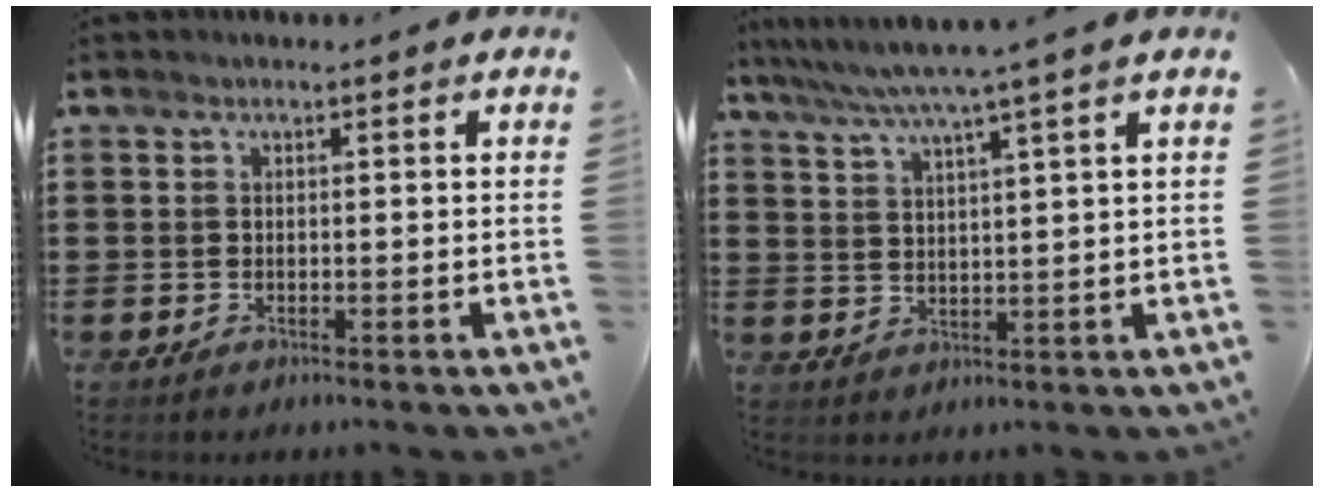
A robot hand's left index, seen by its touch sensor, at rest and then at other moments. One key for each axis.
{"total": 5.5, "fx": 4.3, "fy": -1.2, "fz": 3.3, "tx": -0.077, "ty": -0.021, "tz": 0.069}